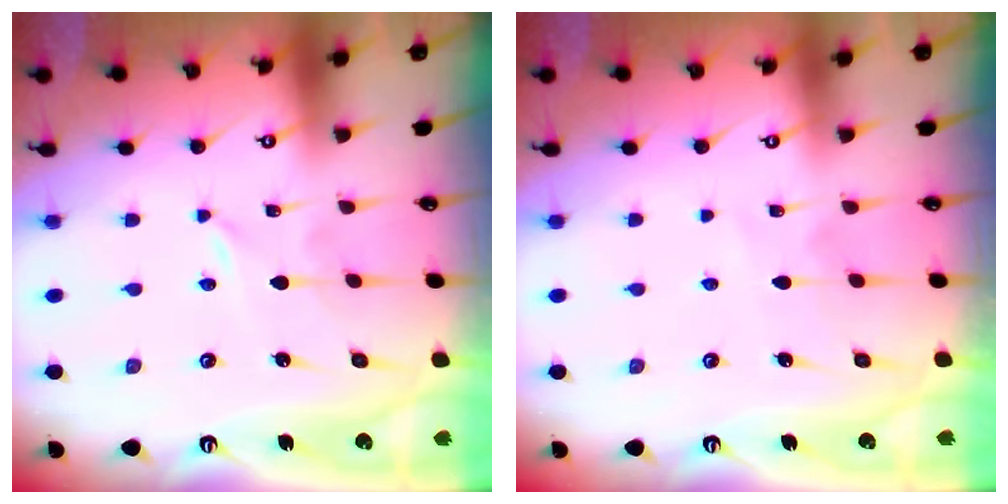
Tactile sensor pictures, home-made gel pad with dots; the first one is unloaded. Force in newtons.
{"total": 3.6, "press": 3.6, "slide": 0.4}